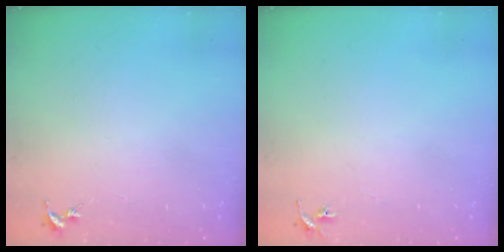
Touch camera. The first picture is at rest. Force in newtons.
{"total": 2.9, "press": 2.9, "slide": 0.3}